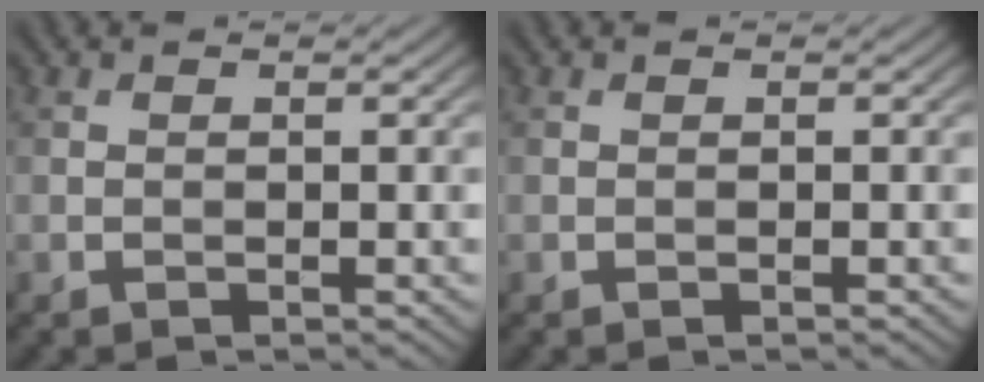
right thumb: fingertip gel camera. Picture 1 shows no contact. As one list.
[{"total": 0.0}]